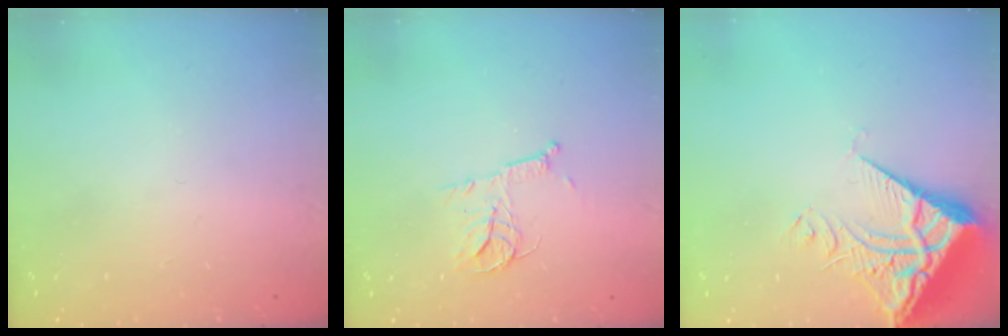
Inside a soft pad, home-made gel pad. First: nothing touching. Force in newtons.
{"total": 8.0, "press": 8.0, "slide": 0.3}
{"total": 7.5, "press": 7.4, "slide": 1.0}